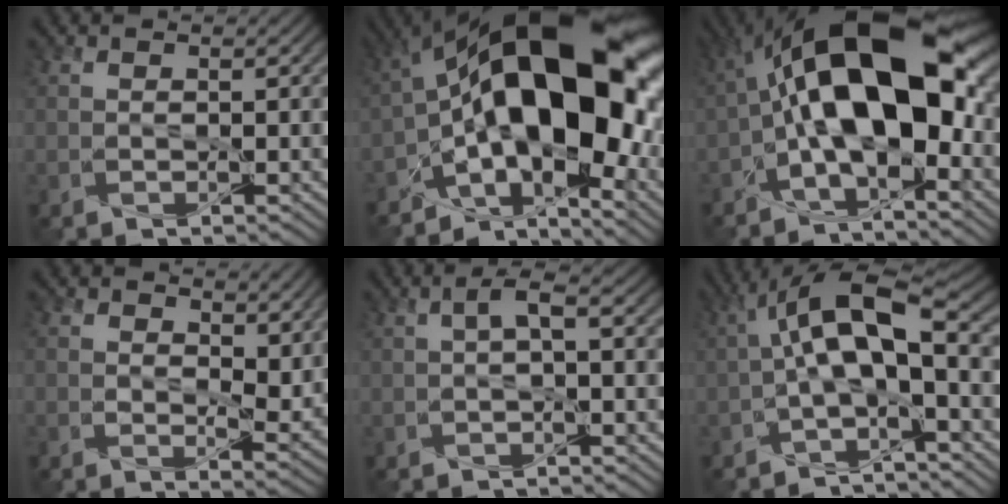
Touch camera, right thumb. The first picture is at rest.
{"total": 18.5, "force": [-2.8, 8.6, 16.1], "torque": [-0.237, 0.027, -0.059]}
{"total": 16.8, "force": [-0.8, 7.6, 15.0], "torque": [-0.244, 0.043, -0.038]}
{"total": 6.9, "force": [3.4, 4.0, 4.5], "torque": [-0.088, -0.012, 0.055]}
{"total": 1.8, "force": [-0.5, 0.2, 1.8], "torque": [-0.032, 0.011, -0.013]}
{"total": 8.5, "force": [-1.1, 3.0, 7.9], "torque": [-0.144, 0.027, -0.029]}